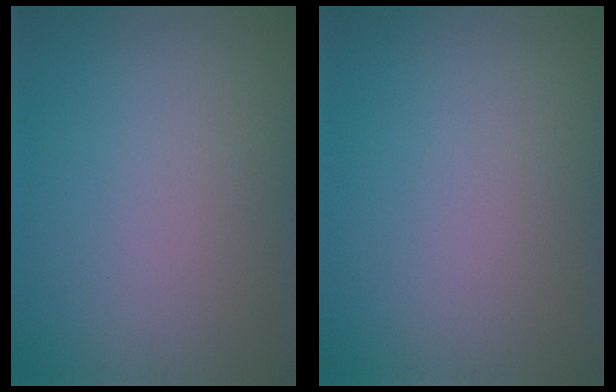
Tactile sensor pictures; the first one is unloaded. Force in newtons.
{"total": 0.0}